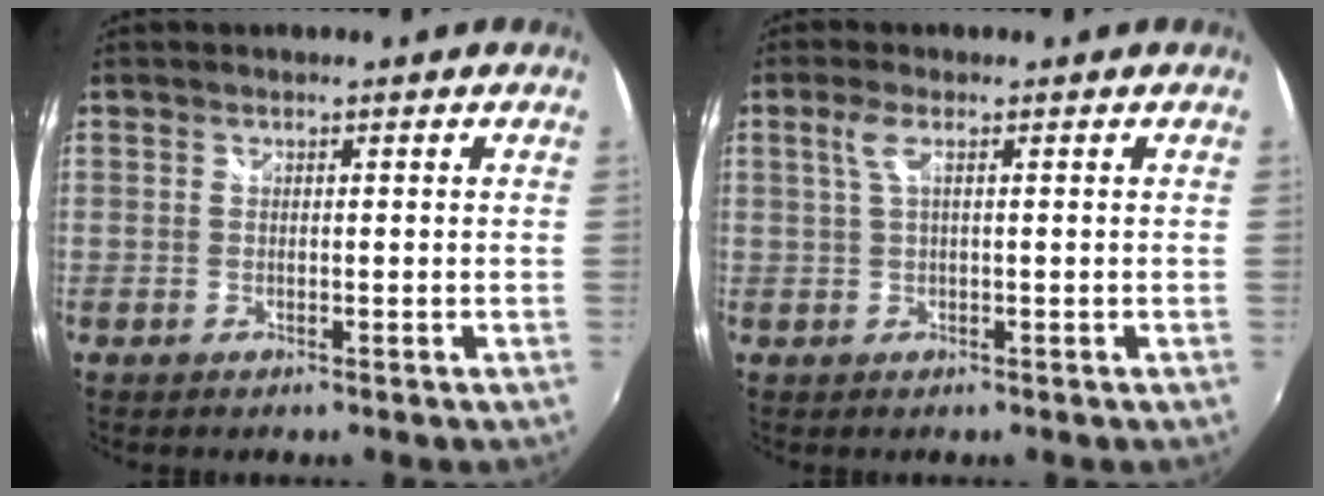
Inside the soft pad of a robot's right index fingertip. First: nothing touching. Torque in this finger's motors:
{"motor_torque": [0.25, -0.04, 0.22, 0.06]}